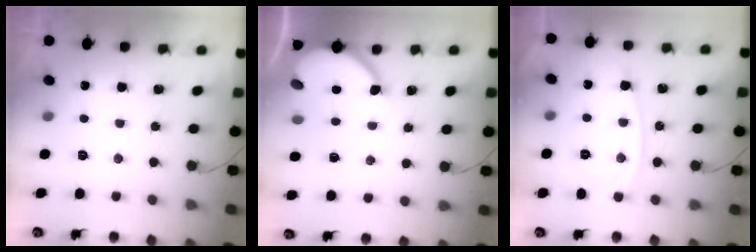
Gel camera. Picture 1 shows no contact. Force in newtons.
{"total": 7.5, "press": 7.5, "slide": 0.6}
{"total": 8.4, "press": 8.3, "slide": 1.1}